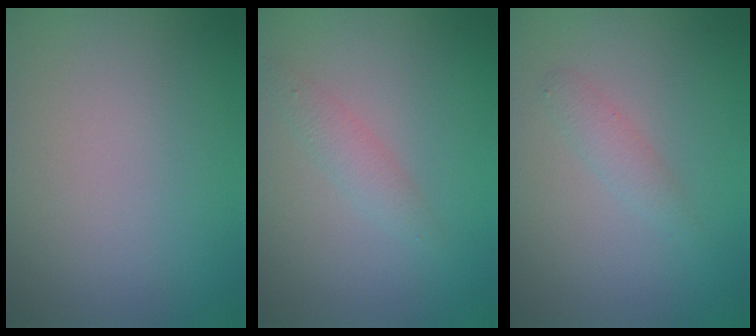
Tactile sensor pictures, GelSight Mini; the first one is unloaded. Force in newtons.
{"total": 1.6, "press": 1.6, "slide": 0.0}
{"total": 1.4, "press": 1.4, "slide": 0.0}